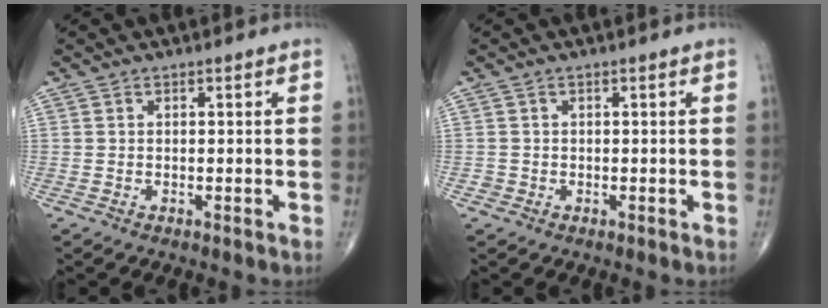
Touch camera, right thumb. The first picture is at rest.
{"total": 0.8, "force": [-0.2, 0.8, 0.0], "torque": [0.009, 0.004, -0.005]}